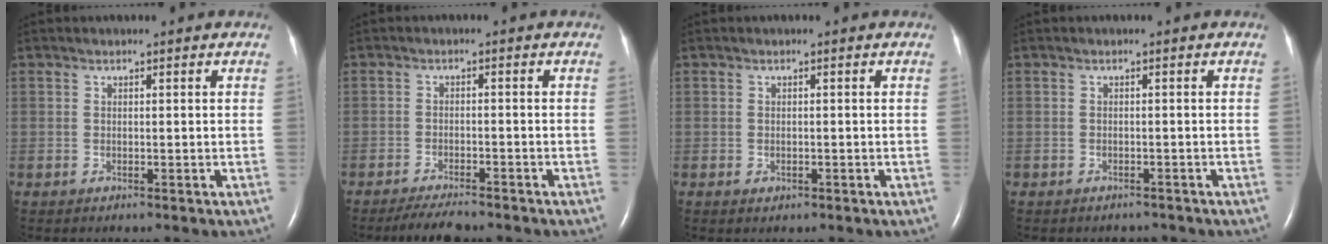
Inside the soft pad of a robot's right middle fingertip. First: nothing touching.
{"total": 4.5, "force": [-4.0, 0.7, 1.9], "torque": [-0.039, -0.013, -0.068]}
{"total": 0.8, "force": [-0.4, 0.6, 0.4], "torque": [-0.010, 0.000, -0.001]}
{"total": 1.6, "force": [-1.4, 0.8, -0.1], "torque": [-0.003, 0.000, -0.021]}